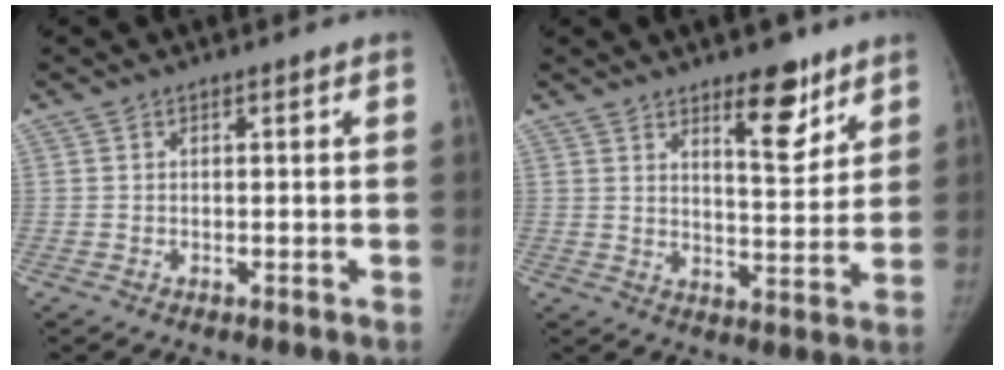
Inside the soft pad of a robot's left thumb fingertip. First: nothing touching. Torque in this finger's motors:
{"motor_torque": [0.21, 0.13, 0.77, -0.93, 0.20]}